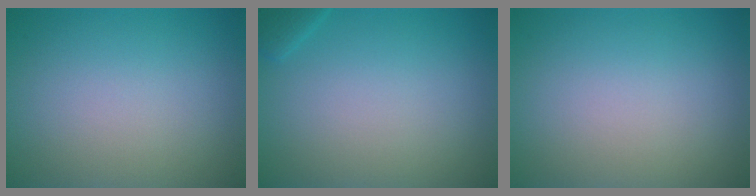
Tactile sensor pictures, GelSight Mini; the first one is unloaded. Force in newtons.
{"total": 1.1, "press": 1.1, "slide": 0.1}
{"total": 0.0}